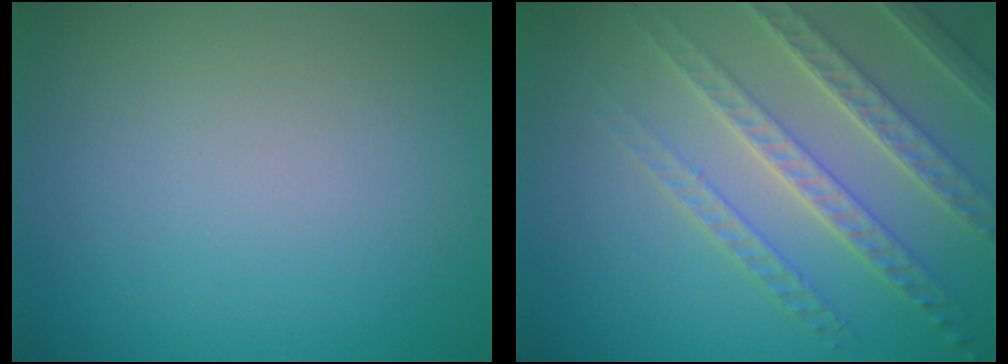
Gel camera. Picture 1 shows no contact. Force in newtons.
{"total": 4.7, "press": 4.3, "slide": 1.8}